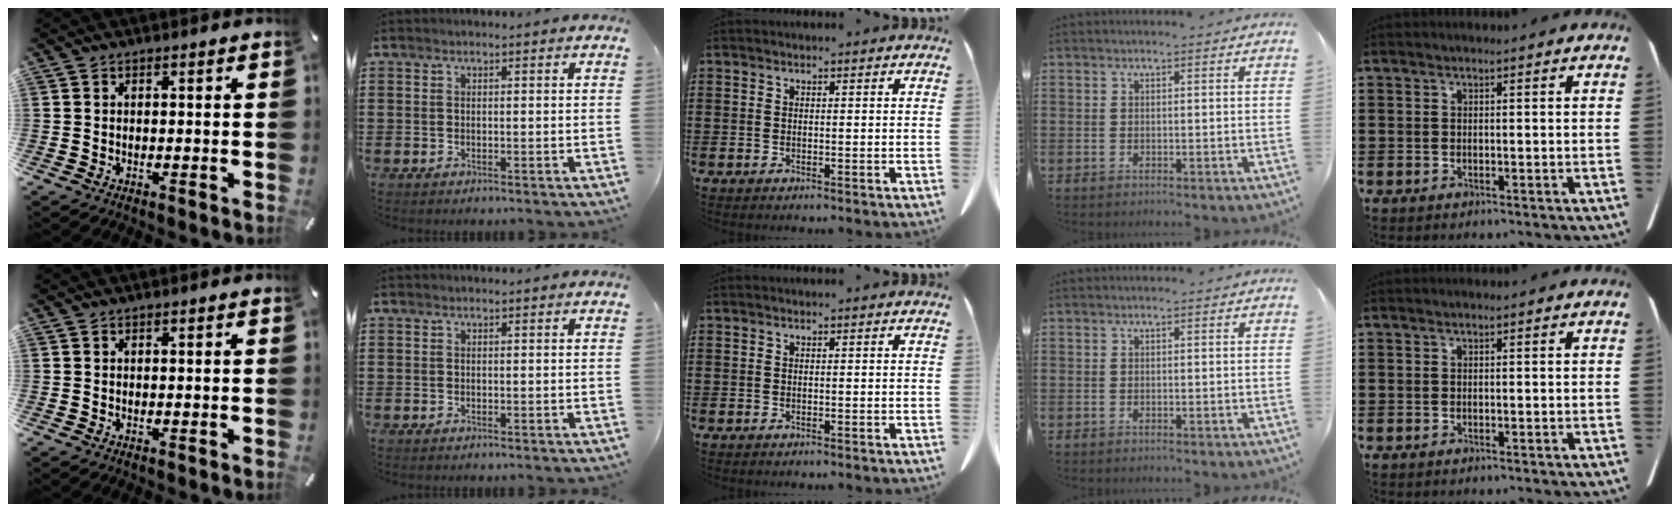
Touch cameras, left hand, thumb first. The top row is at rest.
{}